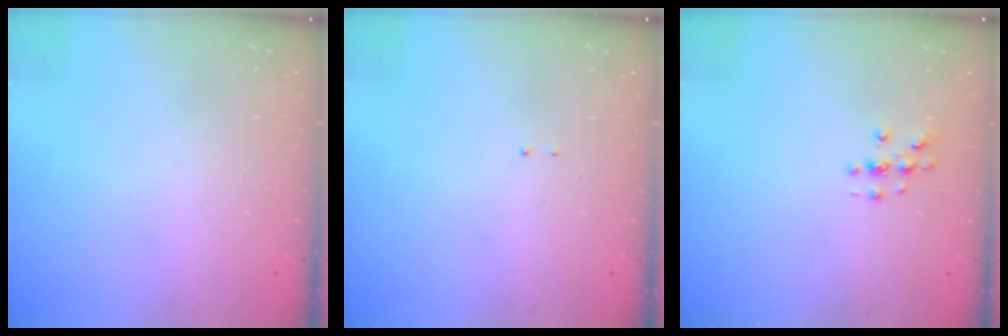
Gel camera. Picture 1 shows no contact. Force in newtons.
{"total": 1.3, "press": 1.2, "slide": 0.6}
{"total": 2.7, "press": 2.7, "slide": 0.3}